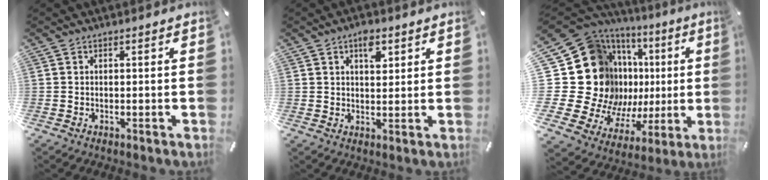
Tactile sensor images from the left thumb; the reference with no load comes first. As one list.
[{"total": 5.3, "force": [2.5, 3.0, 3.5], "torque": [-0.036, -0.010, 0.036]}, {"total": 31.2, "force": [4.0, 22.3, 21.4], "torque": [-0.369, -0.084, 0.136]}]